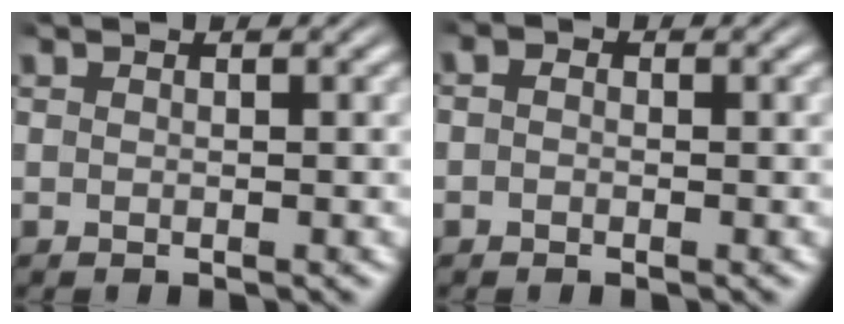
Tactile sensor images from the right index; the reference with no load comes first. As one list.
[{"total": 1.1, "force": [-0.2, 0.9, 0.5], "torque": [-0.010, -0.003, -0.008]}]